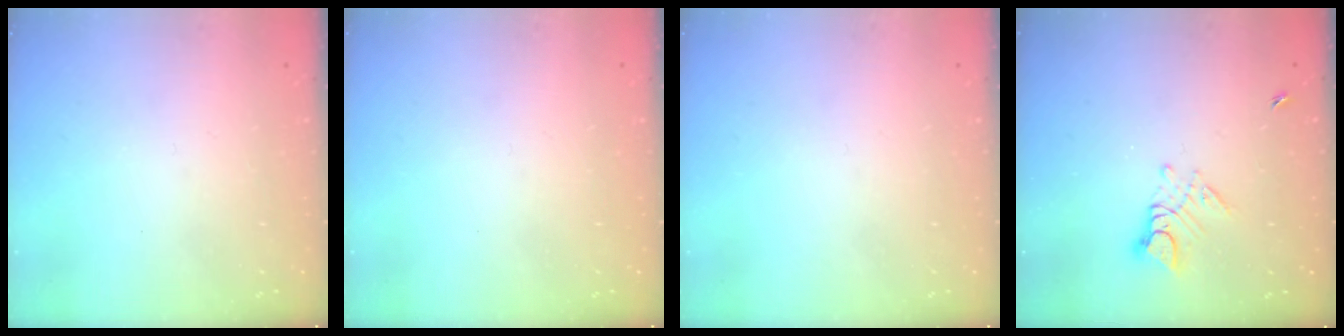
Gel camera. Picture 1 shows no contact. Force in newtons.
{"total": 0.0}
{"total": 0.0}
{"total": 6.7, "press": 6.7, "slide": 0.6}